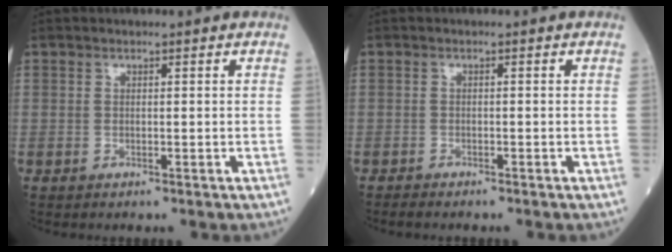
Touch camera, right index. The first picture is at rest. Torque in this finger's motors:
{"motor_torque": [-0.11, -0.07, -0.13, -0.03]}